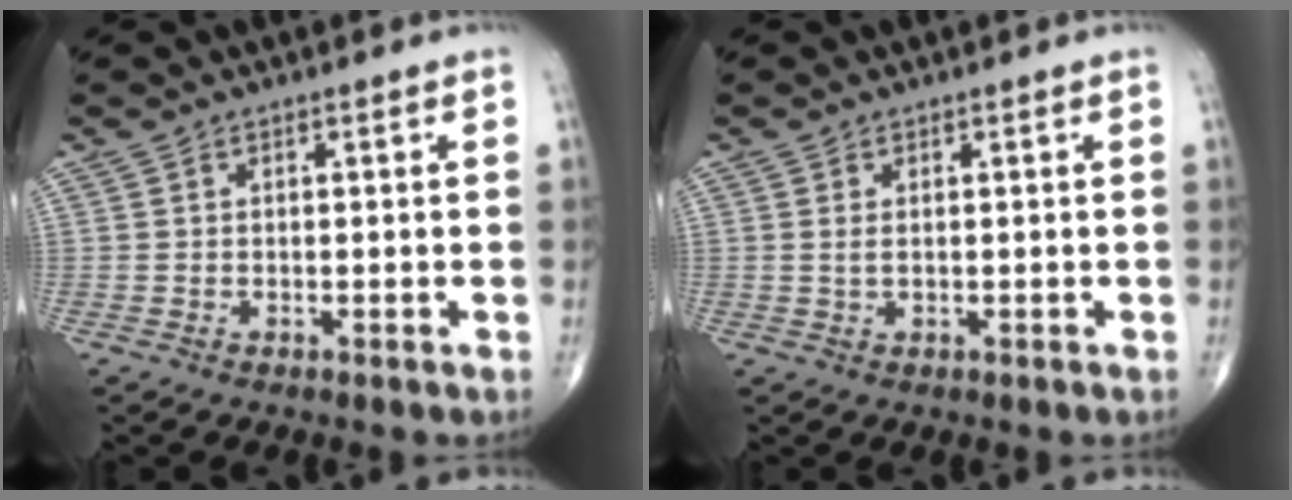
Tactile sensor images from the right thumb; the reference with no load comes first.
{"total": 1.0, "force": [0.2, 0.4, 0.9], "torque": [-0.019, -0.003, 0.008]}